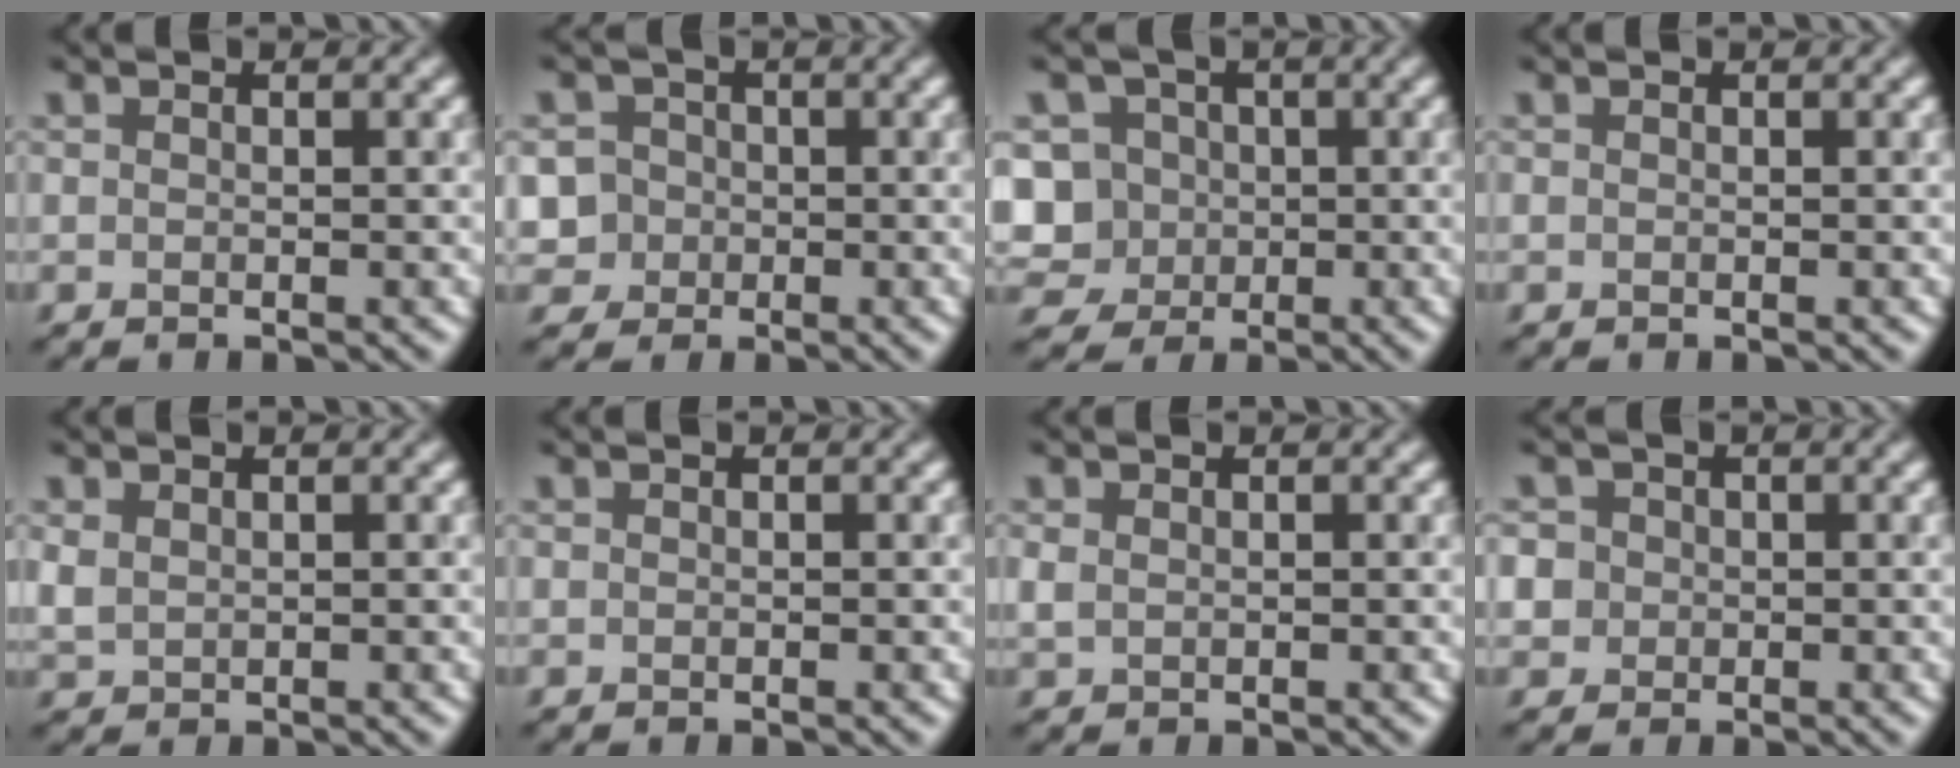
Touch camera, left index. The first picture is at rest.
{"total": 5.3, "force": [-1.0, 5.0, 1.3], "torque": [-0.019, 0.019, -0.042]}
{"total": 8.2, "force": [-0.7, 7.7, 2.8], "torque": [-0.062, 0.019, -0.042]}
{"total": 0.0}
{"total": 1.3, "force": [0.6, 1.0, 0.7], "torque": [-0.018, -0.001, 0.016]}
{"total": 0.0}
{"total": 0.9, "force": [0.2, 0.8, 0.5], "torque": [-0.013, 0.000, 0.007]}
{"total": 4.7, "force": [1.0, 4.3, 1.7], "torque": [-0.033, 0.034, -0.003]}